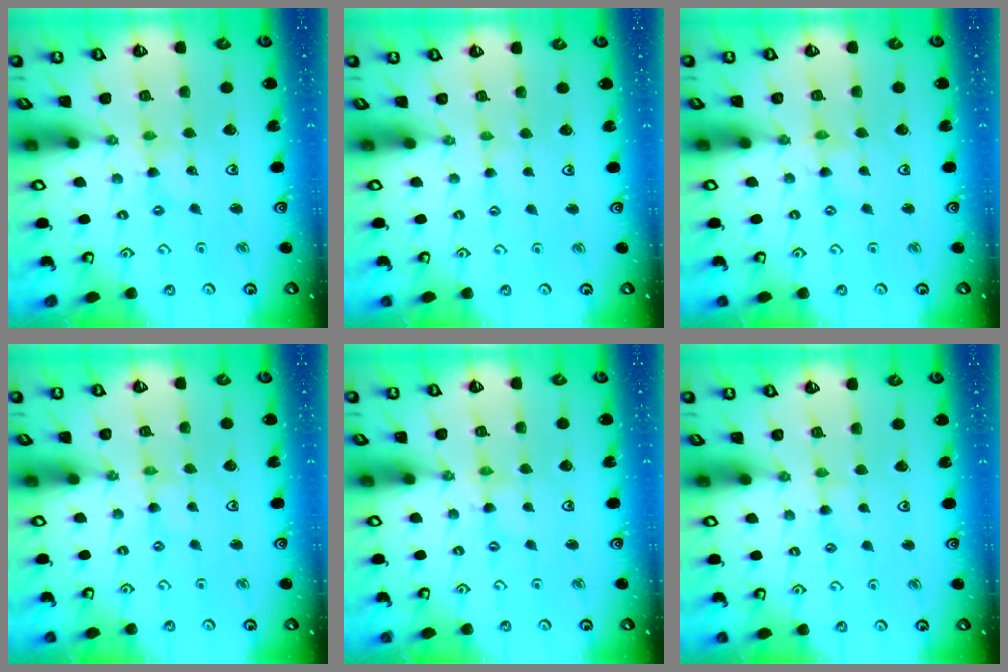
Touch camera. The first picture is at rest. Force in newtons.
{"total": 0.9, "press": 0.9, "slide": 0.2}
{"total": 0.0}
{"total": 0.0}
{"total": 0.9, "press": 0.9, "slide": 0.2}
{"total": 2.0, "press": 1.9, "slide": 0.3}